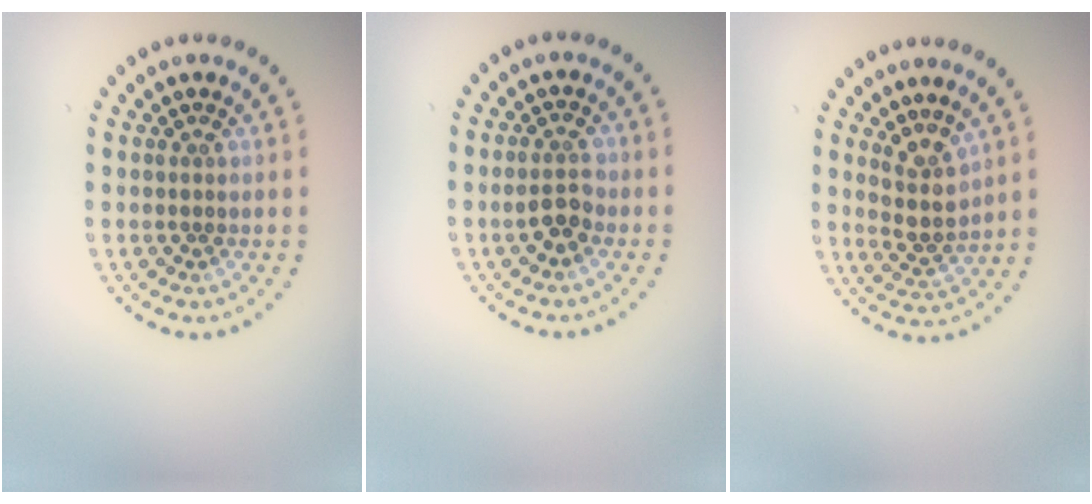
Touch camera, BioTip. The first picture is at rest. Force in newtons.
{"total": 2.2, "press": 2.1, "slide": 0.3}
{"total": 2.7, "press": 2.2, "slide": 1.6}